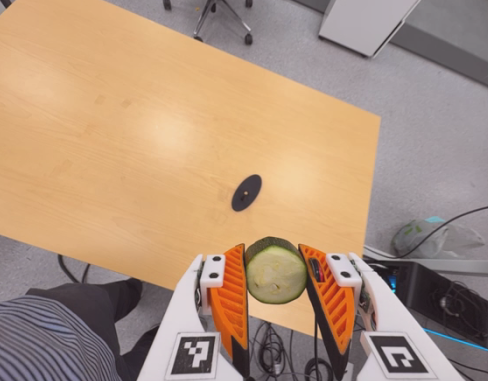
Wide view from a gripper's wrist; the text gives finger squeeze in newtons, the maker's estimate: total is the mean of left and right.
{"total": 11.3, "left": 12.6, "right": 9.9}